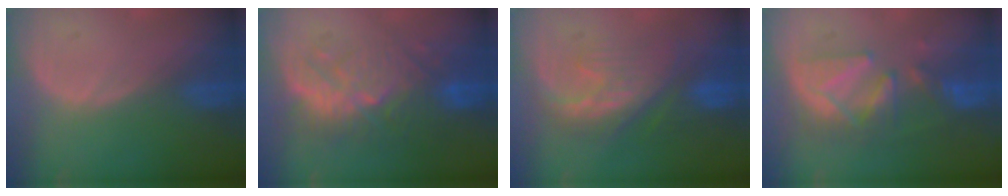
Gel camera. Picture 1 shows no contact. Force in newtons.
{"total": 9.3, "press": 9.1, "slide": 1.8}
{"total": 8.4, "press": 8.1, "slide": 1.9}
{"total": 8.6, "press": 8.3, "slide": 2.0}